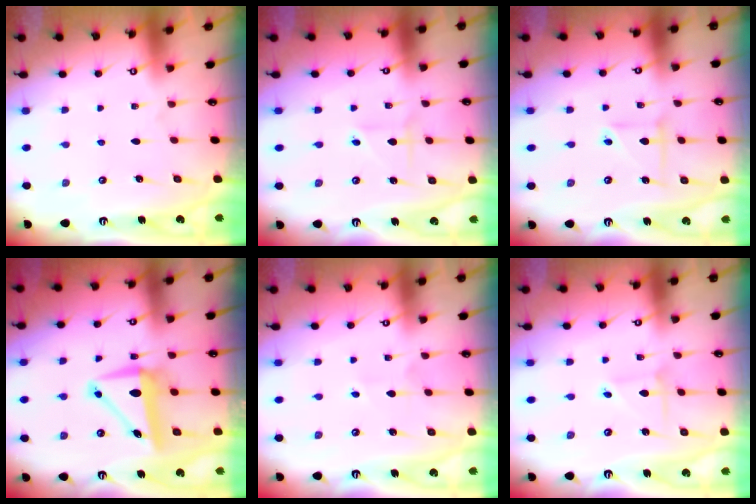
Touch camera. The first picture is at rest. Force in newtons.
{"total": 1.8, "press": 1.7, "slide": 0.7}
{"total": 3.6, "press": 3.6, "slide": 0.3}
{"total": 9.3, "press": 9.2, "slide": 1.7}
{"total": 2.9, "press": 2.8, "slide": 0.4}
{"total": 2.3, "press": 2.3, "slide": 0.2}